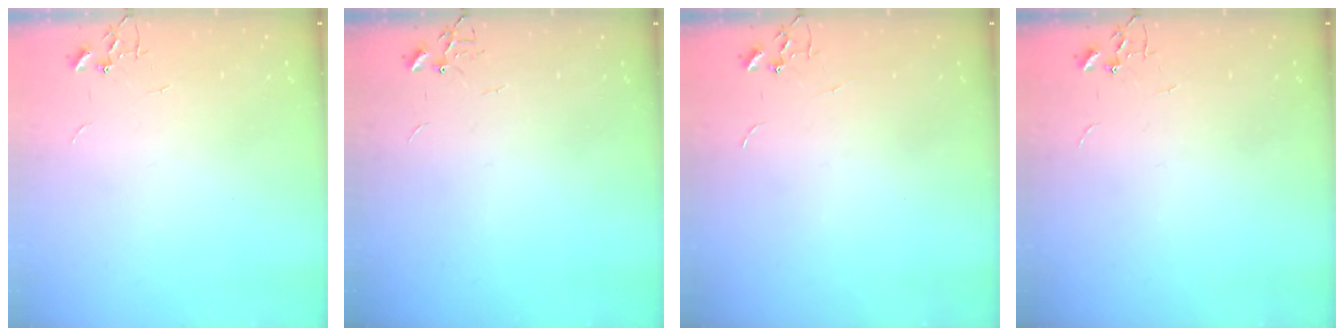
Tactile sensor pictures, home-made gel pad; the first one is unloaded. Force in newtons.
{"total": 0.0}
{"total": 0.0}
{"total": 0.0}